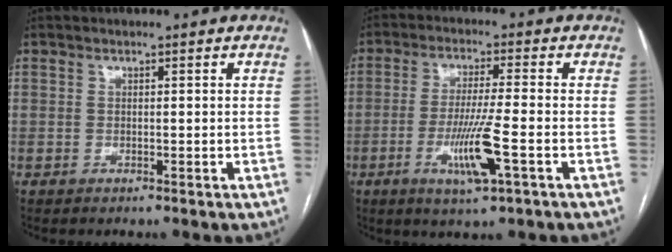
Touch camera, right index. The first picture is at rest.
{"total": 8.6, "force": [-3.1, -0.1, 8.1], "torque": [-0.155, -0.015, -0.055]}